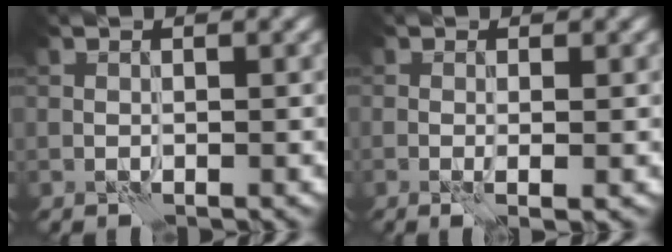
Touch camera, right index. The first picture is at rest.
{"total": 2.0, "force": [-0.3, 0.4, 2.0], "torque": [-0.027, -0.002, -0.007]}